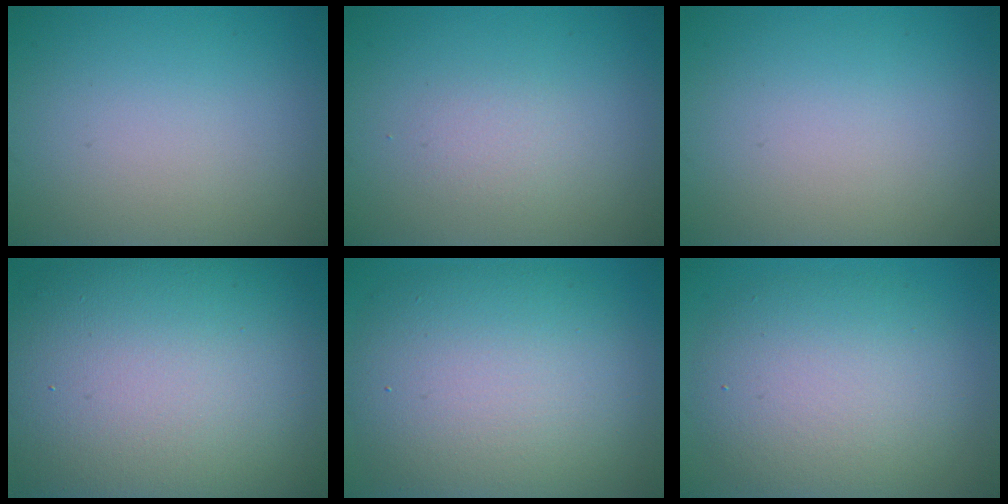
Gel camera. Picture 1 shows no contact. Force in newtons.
{"total": 1.2, "press": 1.2, "slide": 0.1}
{"total": 0.0}
{"total": 18.0, "press": 18.0, "slide": 0.8}
{"total": 10.5, "press": 10.5, "slide": 0.2}
{"total": 7.3, "press": 7.2, "slide": 0.8}